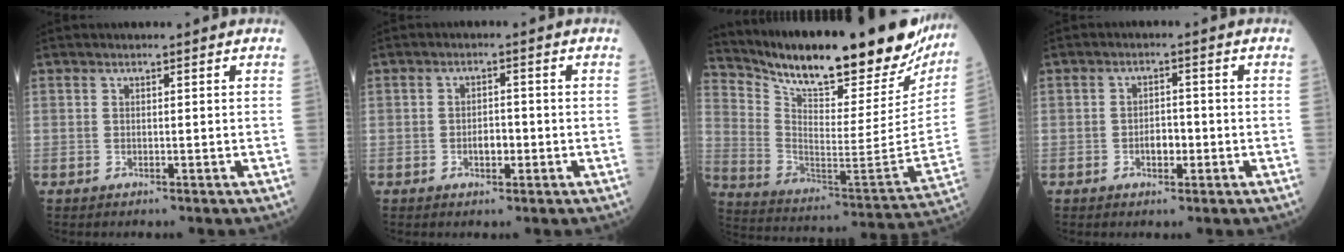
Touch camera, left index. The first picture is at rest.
{"total": 2.4, "force": [-1.0, 1.2, 1.9], "torque": [-0.028, 0.001, -0.016]}
{"total": 29.8, "force": [25.3, 6.3, 14.5], "torque": [-0.248, -0.067, 0.357]}
{"total": 2.7, "force": [-1.1, 1.5, 2.0], "torque": [-0.029, 0.002, -0.018]}